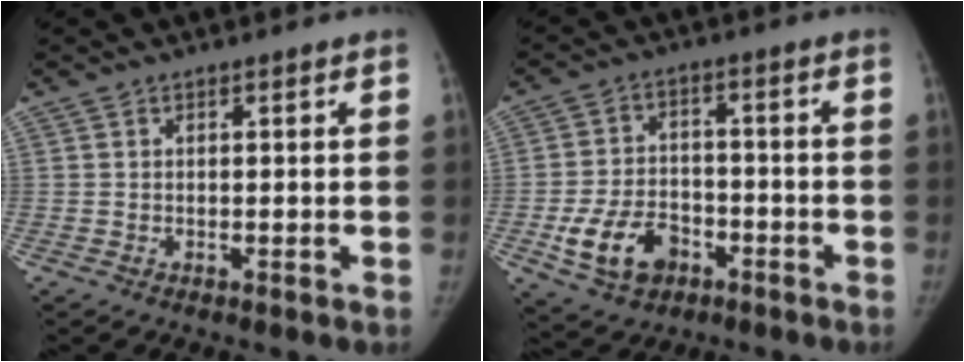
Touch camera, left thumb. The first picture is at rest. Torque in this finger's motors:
{"motor_torque": [-0.46, 2.33, 0.44, -0.35, 0.28]}